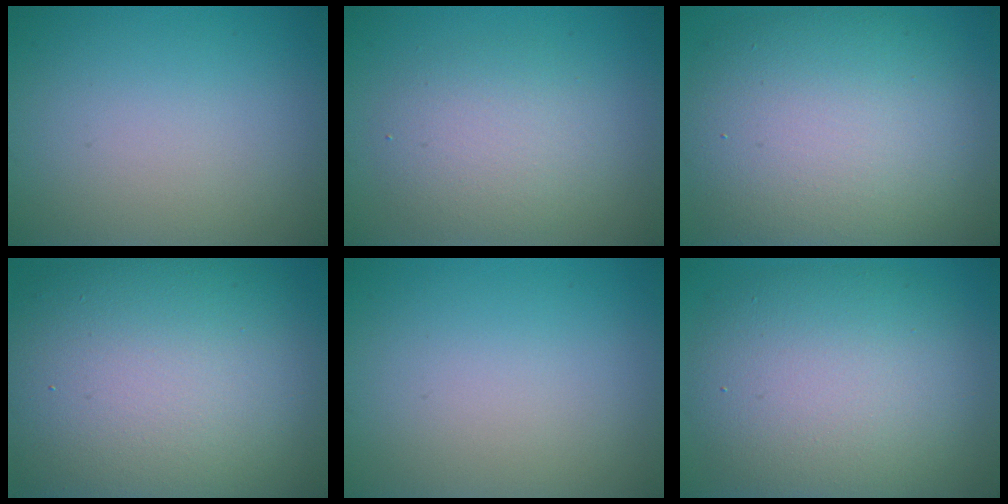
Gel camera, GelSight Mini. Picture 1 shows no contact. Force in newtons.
{"total": 3.7, "press": 3.7, "slide": 0.0}
{"total": 12.1, "press": 12.1, "slide": 0.6}
{"total": 15.4, "press": 15.4, "slide": 0.8}
{"total": 0.0}
{"total": 10.0, "press": 10.0, "slide": 0.1}